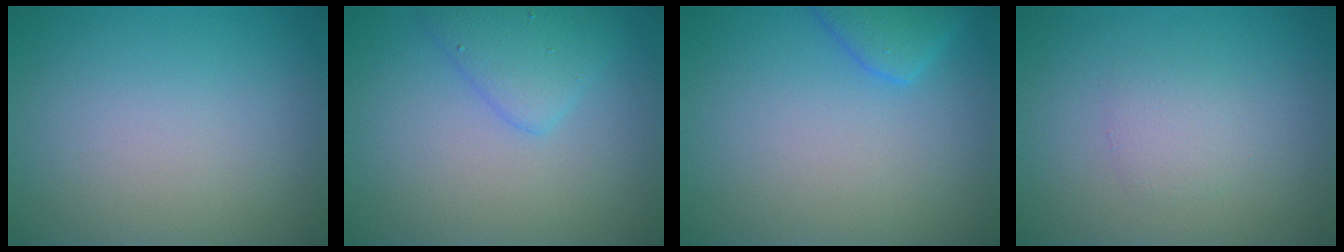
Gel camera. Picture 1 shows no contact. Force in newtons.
{"total": 2.8, "press": 2.8, "slide": 0.1}
{"total": 2.5, "press": 2.5, "slide": 0.4}
{"total": 1.4, "press": 1.4, "slide": 0.1}